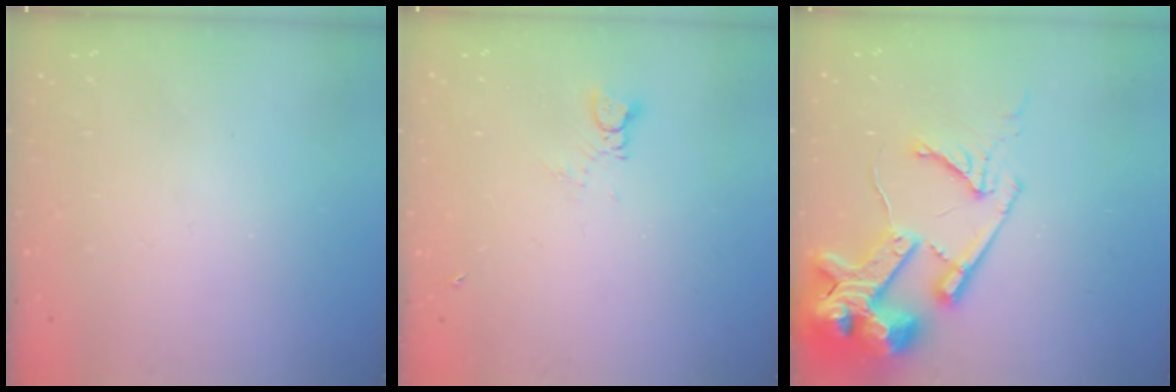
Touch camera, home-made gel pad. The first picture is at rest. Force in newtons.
{"total": 1.6, "press": 1.6, "slide": 0.2}
{"total": 24.4, "press": 24.2, "slide": 2.8}